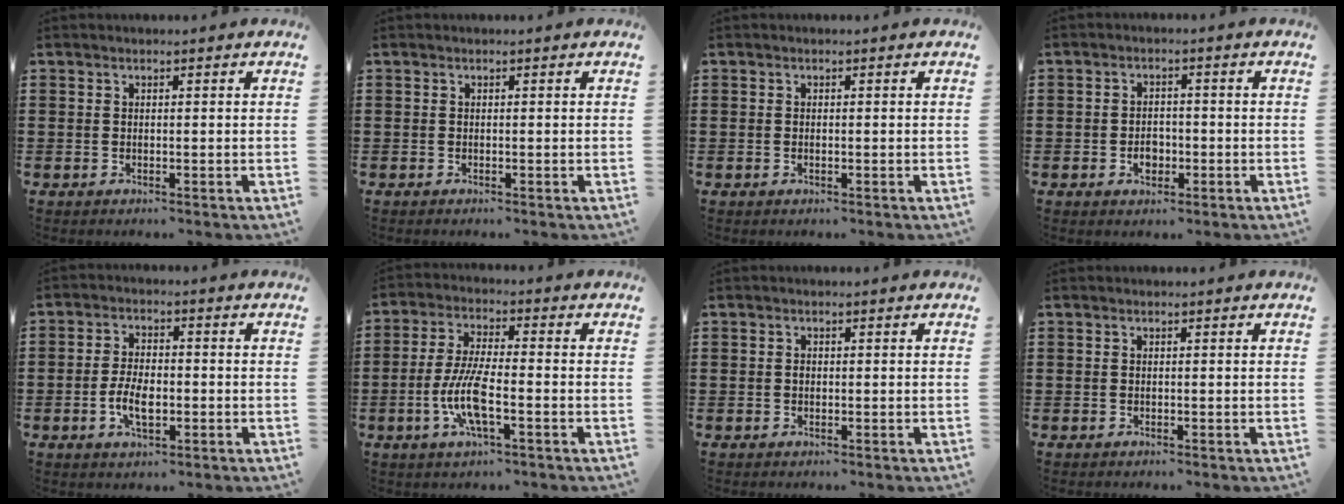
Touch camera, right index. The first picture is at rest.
{"total": 0.0}
{"total": 0.0}
{"total": 2.8, "force": [-1.0, 2.0, 1.7], "torque": [-0.027, -0.001, -0.022]}
{"total": 5.2, "force": [-1.4, 2.6, 4.2], "torque": [-0.094, 0.001, -0.029]}
{"total": 8.2, "force": [-2.7, 2.2, 7.4], "torque": [-0.164, -0.011, -0.054]}
{"total": 0.6, "force": [-0.1, 0.4, 0.4], "torque": [-0.010, 0.000, -0.001]}
{"total": 0.0}